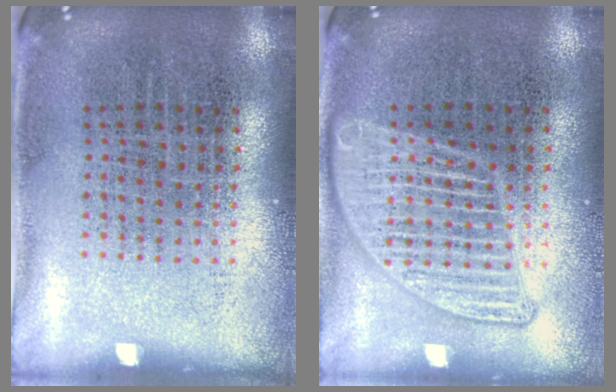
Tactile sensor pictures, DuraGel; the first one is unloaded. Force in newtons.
{"total": 2.8, "press": 2.7, "slide": 0.3}